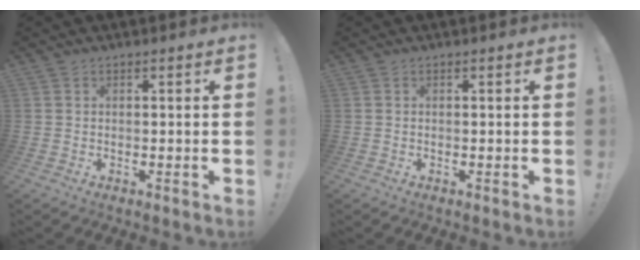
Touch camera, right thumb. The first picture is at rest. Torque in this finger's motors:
{"motor_torque": [0.12, 0.18, -0.24, 0.24, -0.05]}